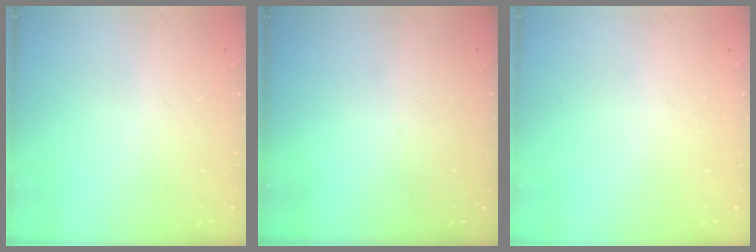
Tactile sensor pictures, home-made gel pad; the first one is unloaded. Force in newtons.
{"total": 0.0}
{"total": 0.0}